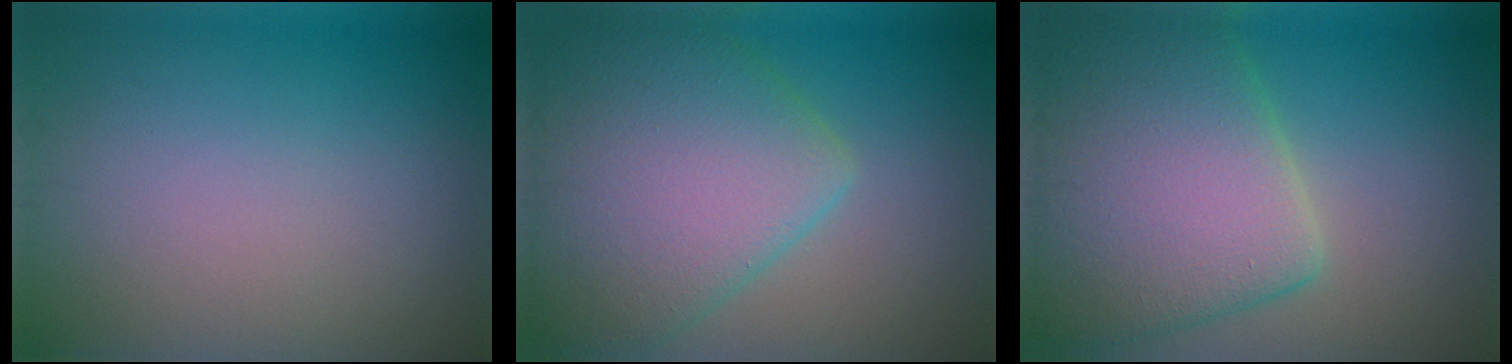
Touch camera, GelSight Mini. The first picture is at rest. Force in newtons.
{"total": 9.7, "press": 9.7, "slide": 0.6}
{"total": 11.3, "press": 11.2, "slide": 0.4}